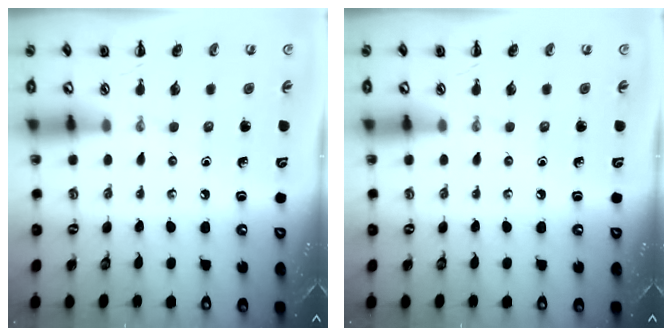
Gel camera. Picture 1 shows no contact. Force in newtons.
{"total": 0.0}